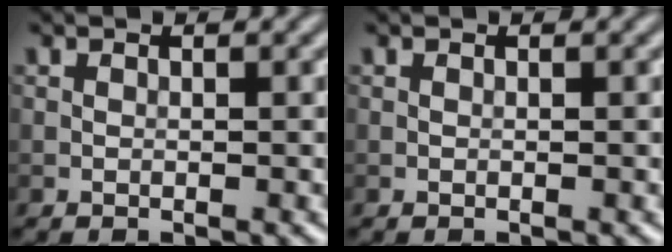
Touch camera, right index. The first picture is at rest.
{"total": 0.0}